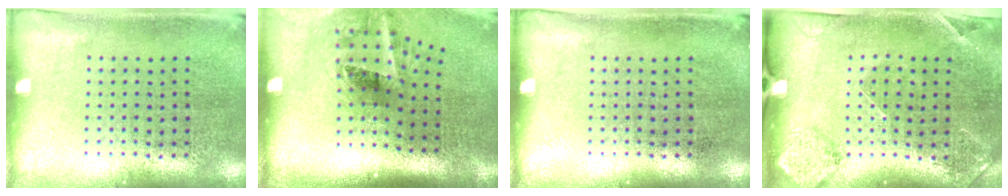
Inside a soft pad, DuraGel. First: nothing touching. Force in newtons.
{"total": 2.0, "press": 1.3, "slide": 1.5}
{"total": 0.0}
{"total": 1.5, "press": 1.3, "slide": 0.8}